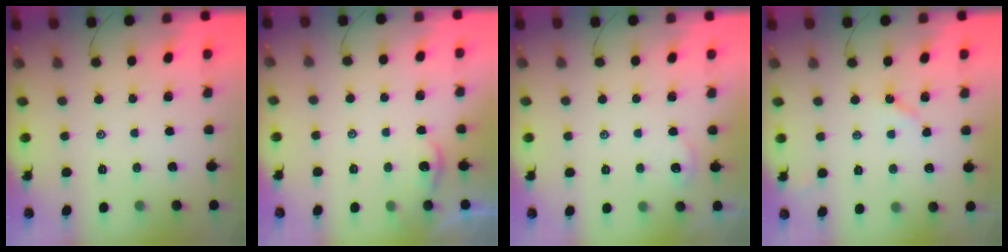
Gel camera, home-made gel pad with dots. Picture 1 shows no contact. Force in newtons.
{"total": 1.9, "press": 1.9, "slide": 0.2}
{"total": 3.1, "press": 3.1, "slide": 0.3}
{"total": 2.8, "press": 2.7, "slide": 0.3}